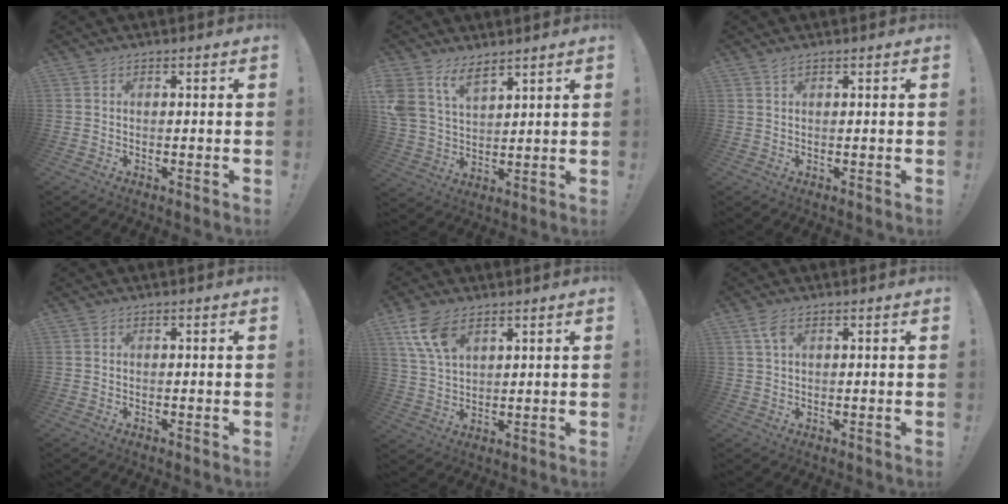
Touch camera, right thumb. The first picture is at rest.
{"total": 9.3, "force": [6.7, 4.9, 4.2], "torque": [-0.103, -0.034, 0.133]}
{"total": 1.2, "force": [0.8, 0.2, 0.9], "torque": [-0.018, 0.002, 0.013]}
{"total": 0.0}
{"total": 9.9, "force": [5.5, 5.4, 6.3], "torque": [-0.124, -0.016, 0.107]}
{"total": 3.6, "force": [1.5, 1.6, 2.9], "torque": [-0.063, 0.003, 0.028]}